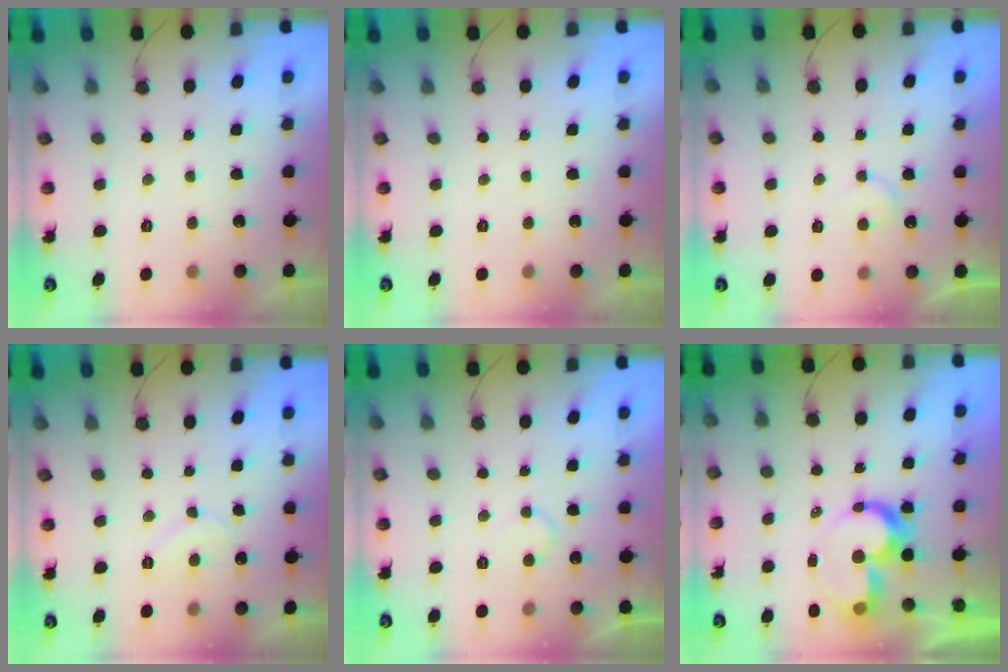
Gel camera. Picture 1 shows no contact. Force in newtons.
{"total": 0.0}
{"total": 4.3, "press": 4.3, "slide": 0.4}
{"total": 7.4, "press": 7.3, "slide": 0.7}
{"total": 4.7, "press": 4.7, "slide": 0.4}
{"total": 10.3, "press": 10.2, "slide": 0.8}